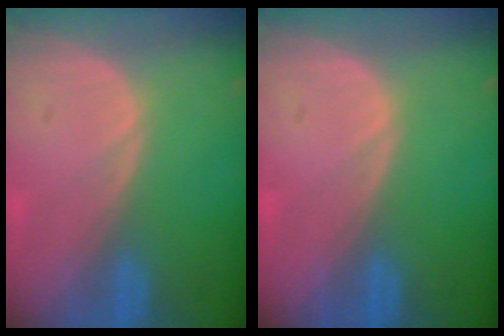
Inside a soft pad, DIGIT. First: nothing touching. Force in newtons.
{"total": 0.0}